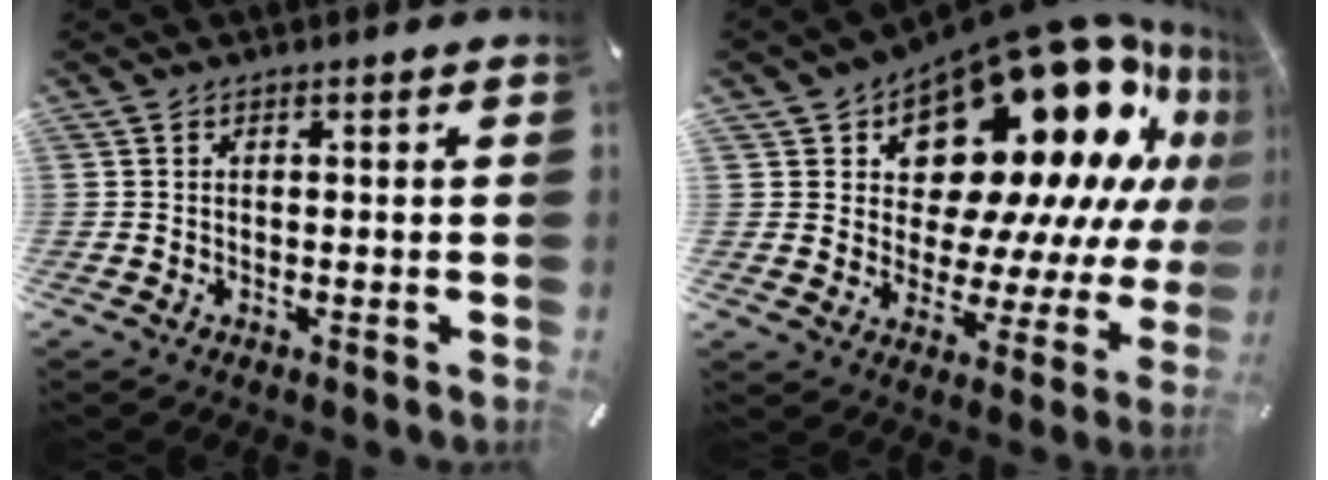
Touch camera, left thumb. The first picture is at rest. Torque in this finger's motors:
{"motor_torque": [1.93, 3.07, 1.57, -1.20, 0.58]}